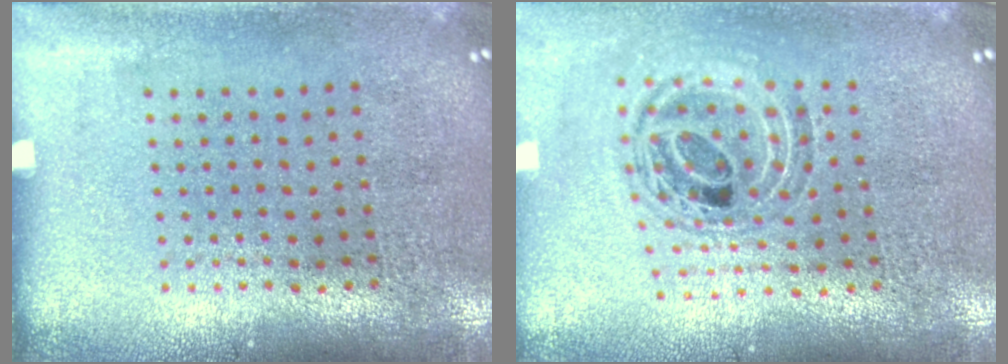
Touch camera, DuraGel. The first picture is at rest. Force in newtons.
{"total": 0.9, "press": 0.9, "slide": 0.2}